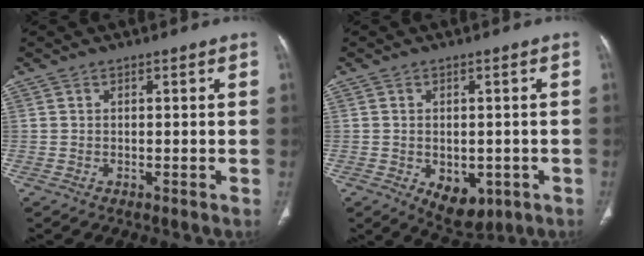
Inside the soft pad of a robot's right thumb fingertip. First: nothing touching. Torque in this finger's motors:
{"motor_torque": [-0.33, 0.22, -0.21, 0.09, 0.02]}